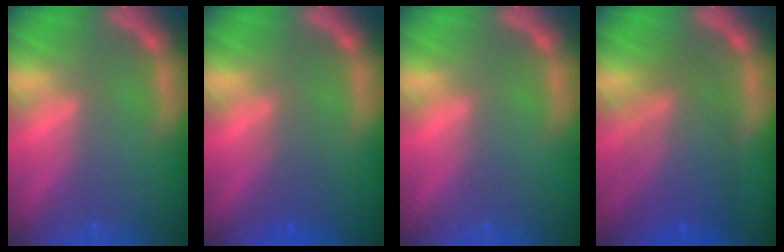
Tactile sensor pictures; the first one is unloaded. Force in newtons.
{"total": 2.0}
{"total": 0.0}
{"total": 7.5}